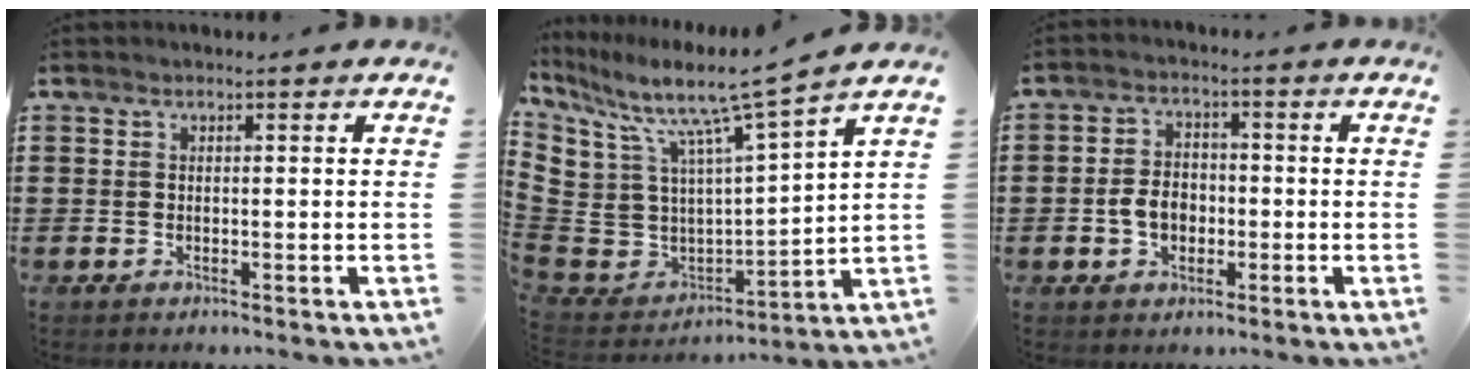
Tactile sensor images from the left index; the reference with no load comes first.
{"total": 8.6, "force": [6.4, 1.9, 5.4], "torque": [-0.139, -0.052, 0.100]}
{"total": 4.5, "force": [-1.0, 3.2, 3.0], "torque": [-0.066, 0.005, -0.023]}